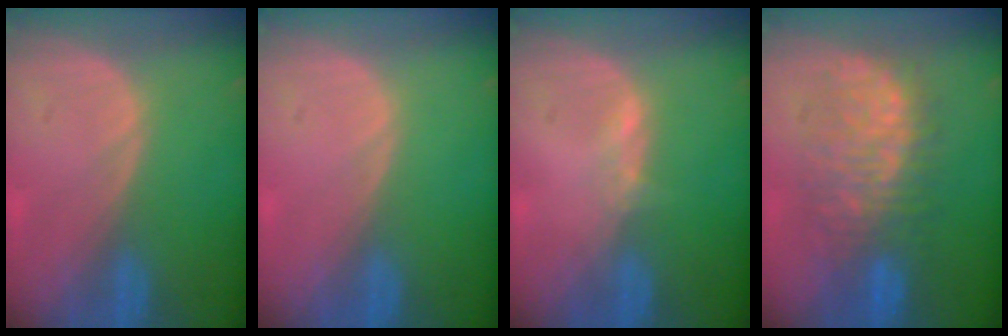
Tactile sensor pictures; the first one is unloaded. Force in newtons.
{"total": 0.0}
{"total": 1.1, "press": 1.1, "slide": 0.3}
{"total": 9.1, "press": 9.1, "slide": 0.6}